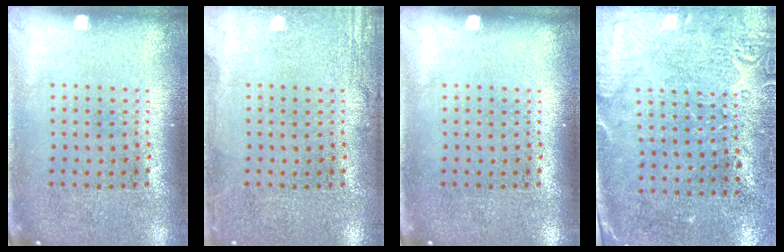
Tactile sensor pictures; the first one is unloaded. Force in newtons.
{"total": 2.4, "press": 2.4, "slide": 0.3}
{"total": 0.0}
{"total": 2.7, "press": 2.3, "slide": 1.5}